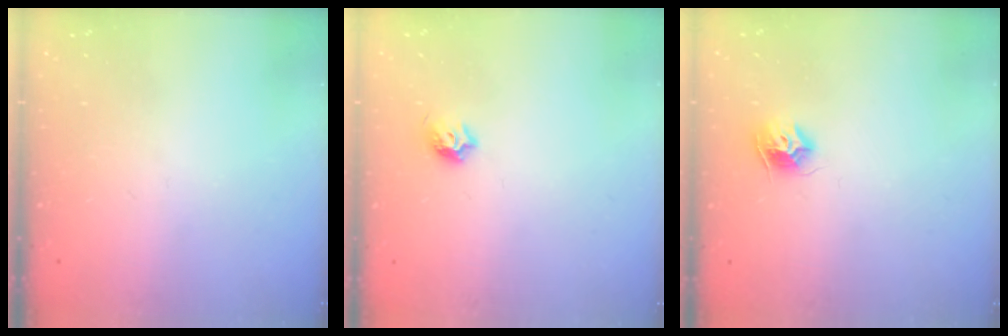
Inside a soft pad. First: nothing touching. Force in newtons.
{"total": 4.9, "press": 4.8, "slide": 0.8}
{"total": 8.0, "press": 7.9, "slide": 0.5}